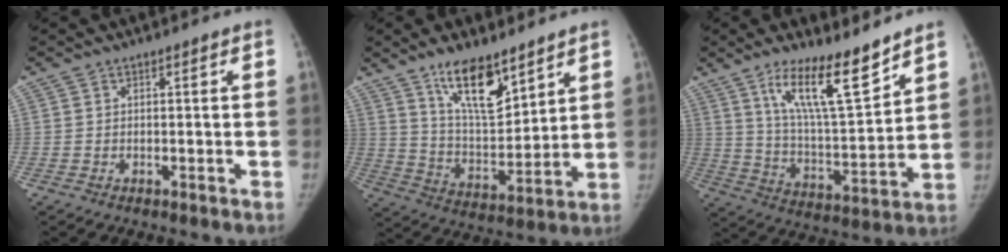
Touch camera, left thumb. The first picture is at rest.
{"total": 14.1, "force": [9.5, 5.3, 9.0], "torque": [-0.123, -0.068, 0.180]}
{"total": 15.6, "force": [10.6, 3.5, 10.9], "torque": [-0.163, -0.077, 0.197]}